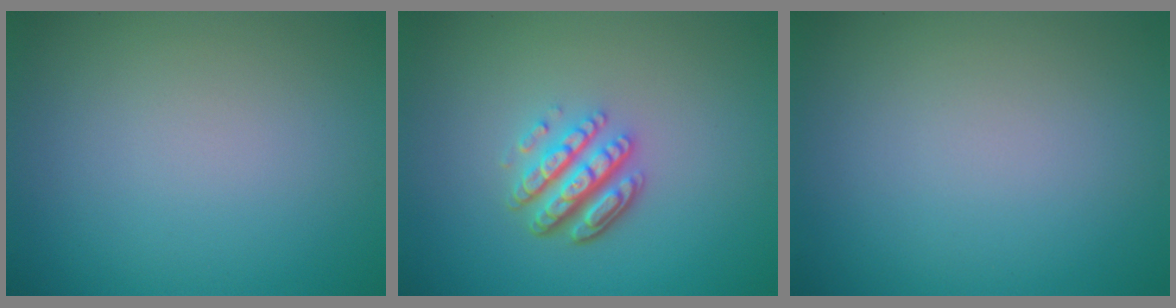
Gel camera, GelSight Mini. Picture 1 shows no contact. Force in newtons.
{"total": 4.6, "press": 3.4, "slide": 3.1}
{"total": 0.0}